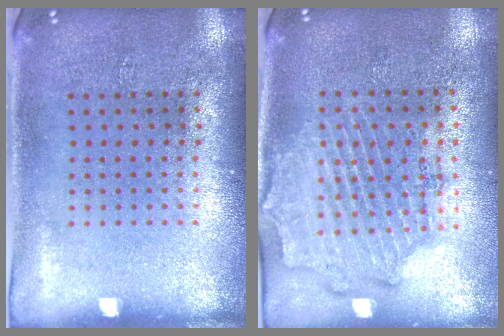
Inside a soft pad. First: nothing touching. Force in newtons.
{"total": 1.9, "press": 1.7, "slide": 0.8}